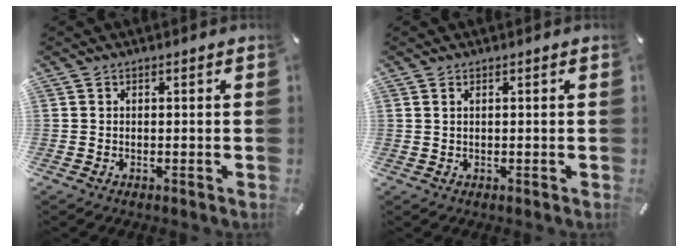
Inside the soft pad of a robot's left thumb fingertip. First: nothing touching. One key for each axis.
{"total": 0.7, "fx": 0.4, "fy": 0.1, "fz": 0.6, "tx": -0.012, "ty": 0.000, "tz": 0.006}